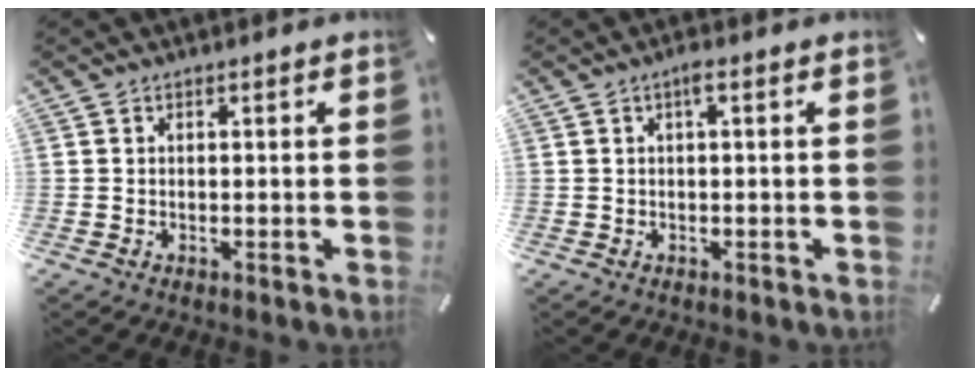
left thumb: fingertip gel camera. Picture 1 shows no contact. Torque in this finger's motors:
{"motor_torque": [0.58, 0.56, 0.60, 0.03, 0.00]}